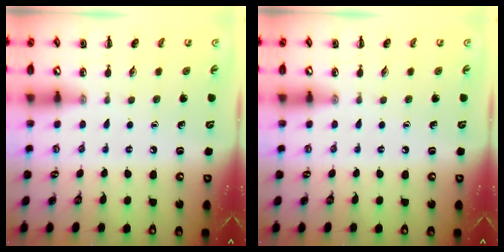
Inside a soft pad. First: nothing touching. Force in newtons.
{"total": 0.0}